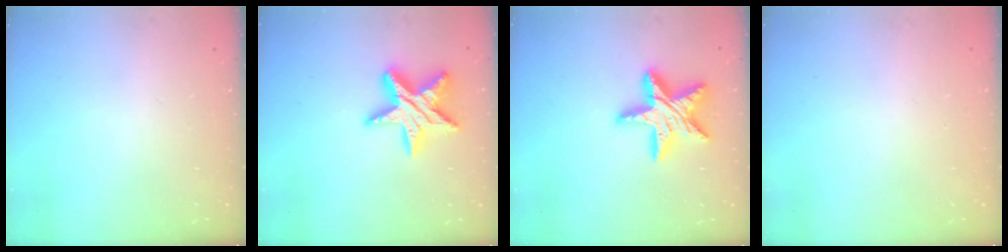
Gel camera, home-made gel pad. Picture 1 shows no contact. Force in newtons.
{"total": 14.8, "press": 14.8, "slide": 1.2}
{"total": 17.4, "press": 17.4, "slide": 1.6}
{"total": 0.0}